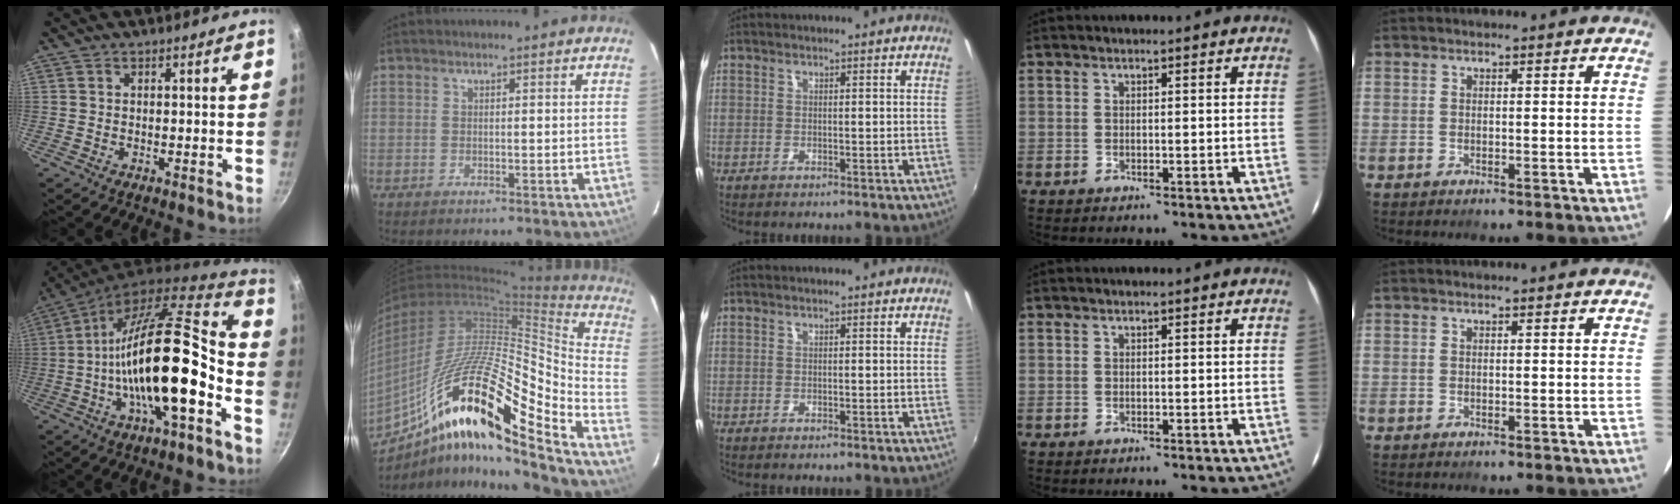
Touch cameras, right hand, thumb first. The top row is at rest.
{"thumb": {"total": 20.4, "force": [-6.4, 5.8, 18.5], "torque": [-0.283, 0.041, -0.117]}, "index": {"total": 27.2, "force": [-12.5, 5.7, 23.5], "torque": [-0.394, -0.052, -0.229]}}